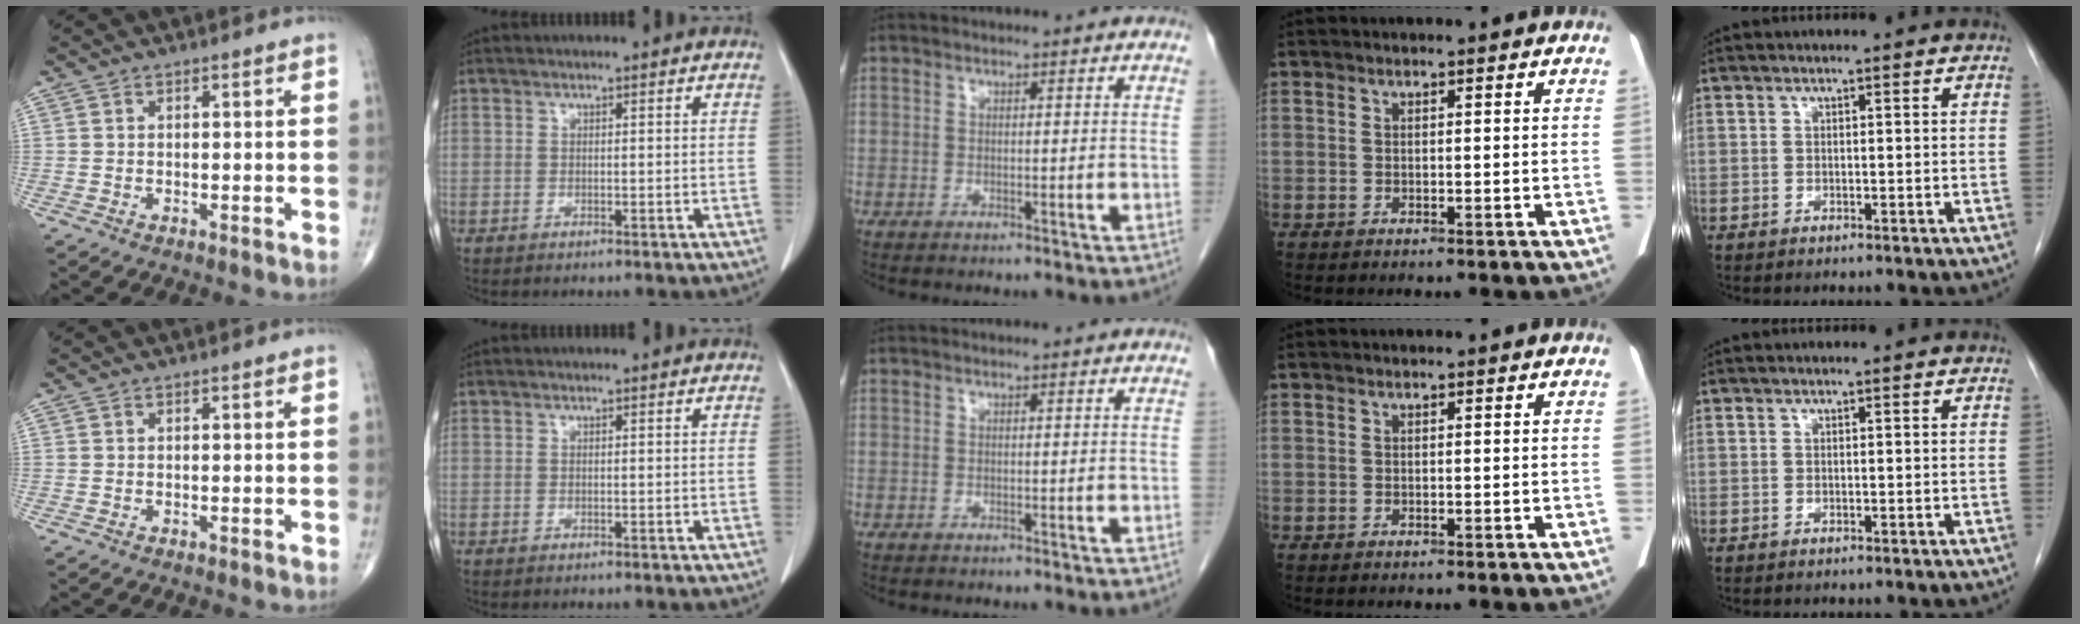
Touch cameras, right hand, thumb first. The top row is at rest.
{}